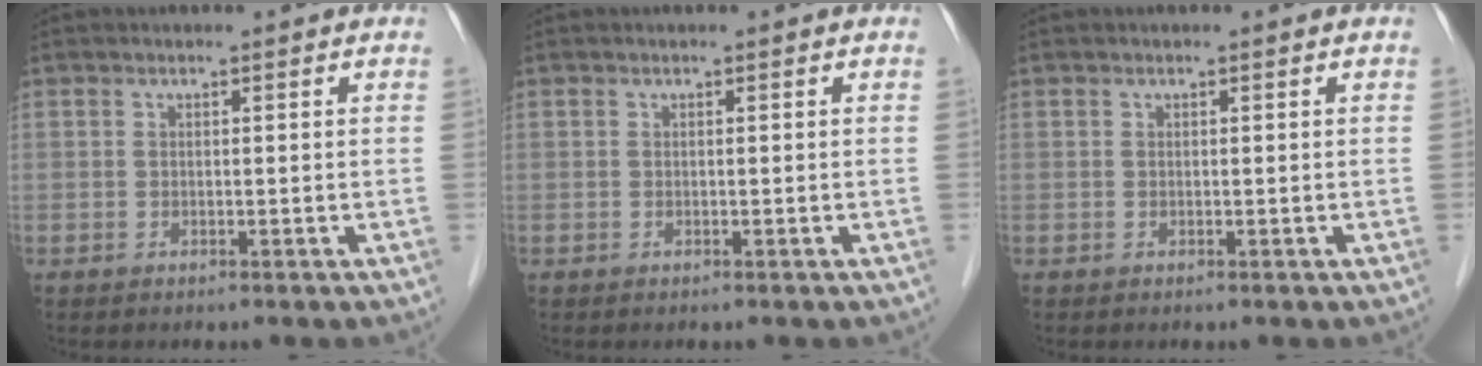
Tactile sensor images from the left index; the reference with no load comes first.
{"total": 0.0}
{"total": 0.0}